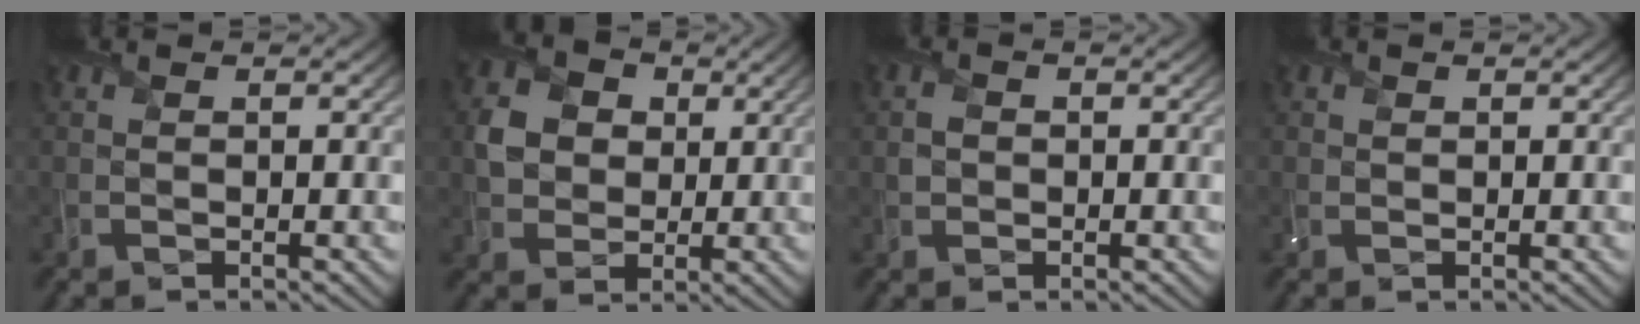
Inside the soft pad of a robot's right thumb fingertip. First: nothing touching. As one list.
[{"total": 5.5, "force": [0.9, 4.7, 2.6], "torque": [-0.068, 0.006, 0.008]}, {"total": 1.1, "force": [-0.3, 0.9, 0.6], "torque": [-0.013, -0.001, -0.008]}, {"total": 0.7, "force": [0.2, 0.6, 0.2], "torque": [-0.004, -0.002, 0.004]}]